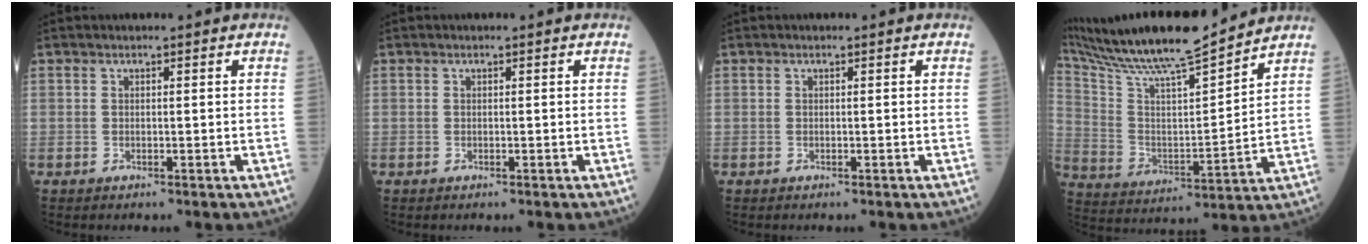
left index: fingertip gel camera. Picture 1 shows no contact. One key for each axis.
{"total": 0.0}
{"total": 0.0}
{"total": 19.4, "fx": 17.3, "fy": 0.8, "fz": 8.8, "tx": -0.166, "ty": 0.003, "tz": 0.291}